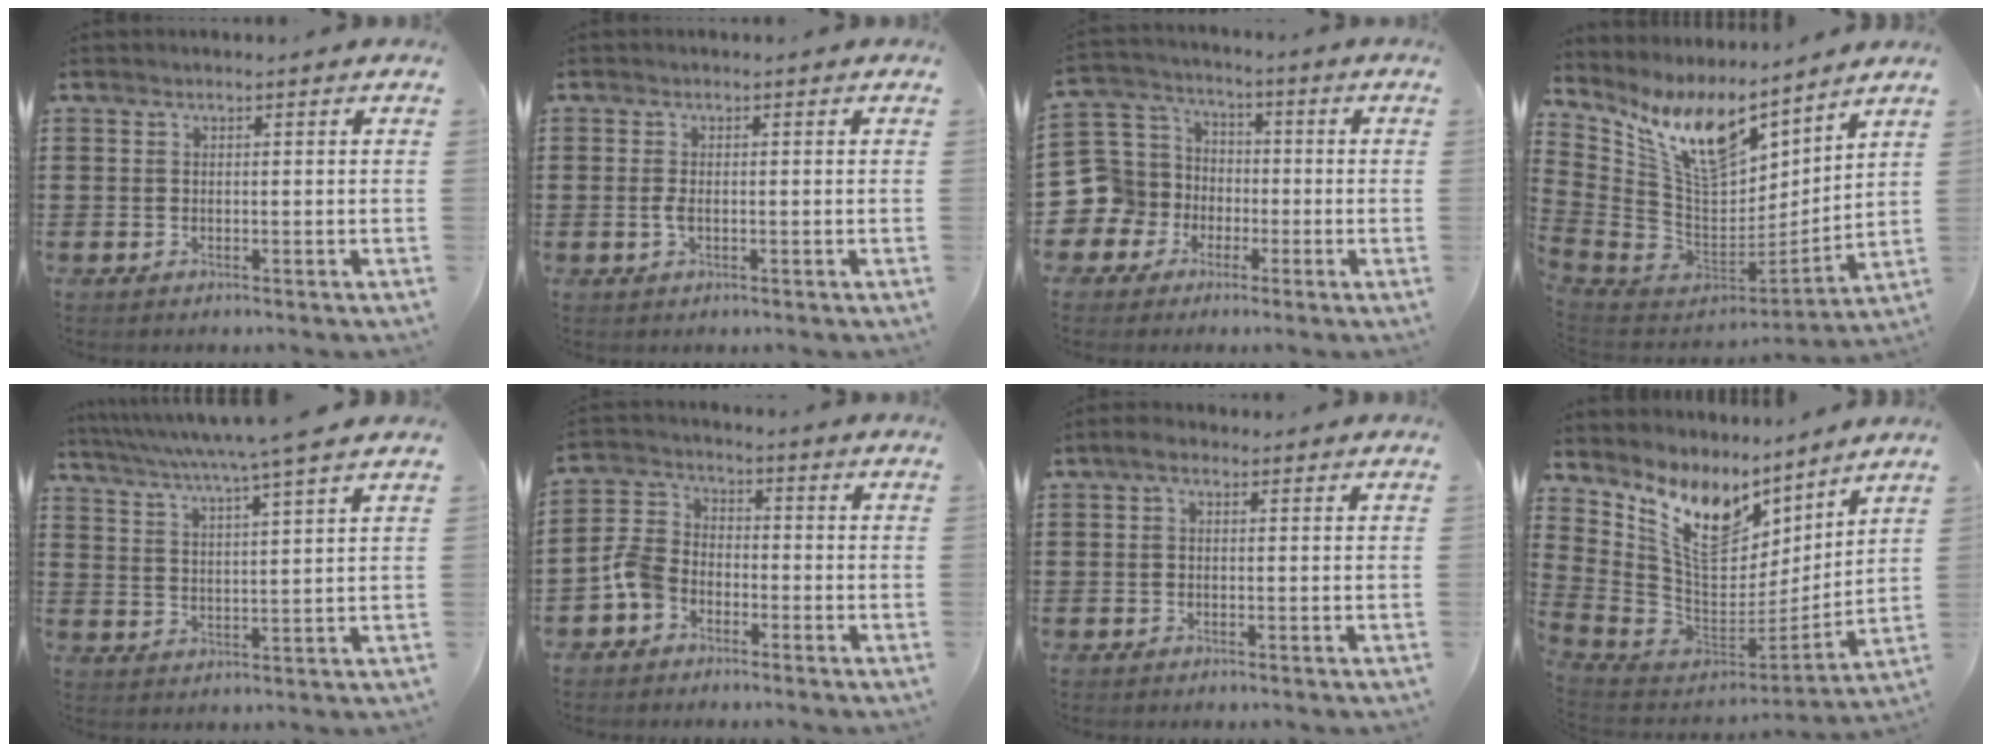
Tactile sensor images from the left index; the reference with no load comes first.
{"total": 1.7, "force": [-0.3, 0.7, 1.5], "torque": [-0.036, -0.003, -0.008]}
{"total": 10.1, "force": [-3.2, 9.4, 1.8], "torque": [-0.107, 0.011, -0.065]}
{"total": 13.8, "force": [8.4, 6.3, 8.9], "torque": [-0.212, -0.053, 0.151]}
{"total": 5.6, "force": [4.8, -1.4, 2.6], "torque": [-0.069, -0.035, 0.076]}
{"total": 5.7, "force": [-3.2, 3.8, 2.6], "torque": [-0.085, 0.007, -0.072]}
{"total": 1.6, "force": [-0.3, 0.9, 1.3], "torque": [-0.027, 0.005, -0.007]}
{"total": 12.3, "force": [7.4, 6.3, 7.6], "torque": [-0.185, -0.056, 0.138]}